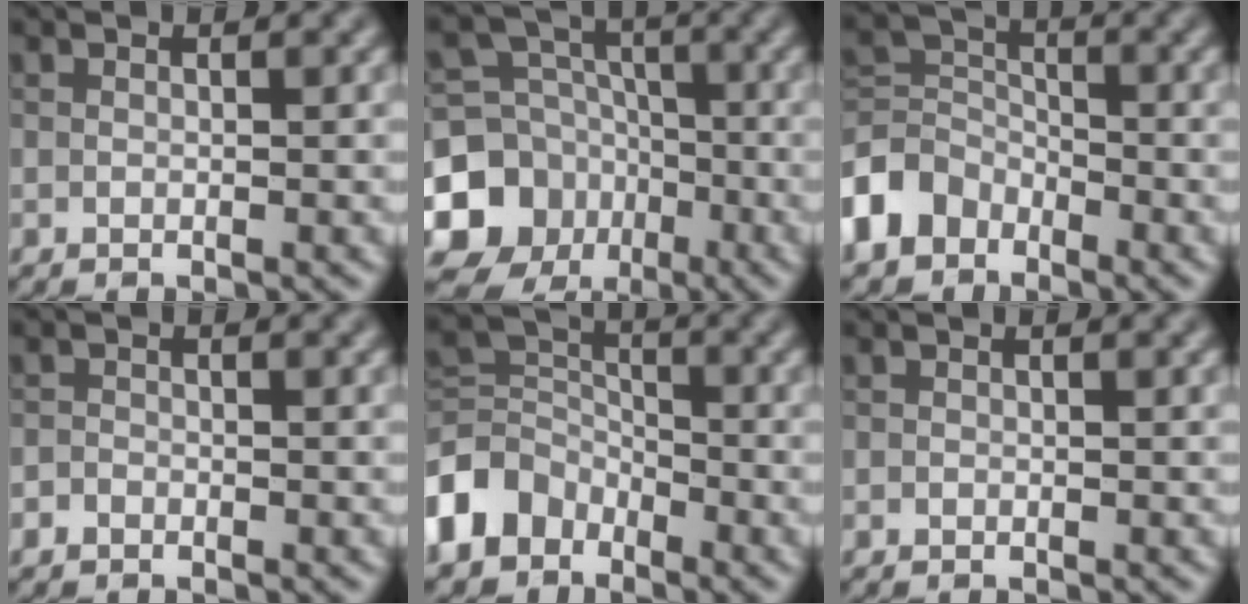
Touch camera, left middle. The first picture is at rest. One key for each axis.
{"total": 12.1, "fx": -4.7, "fy": 10.7, "fz": 3.0, "tx": -0.062, "ty": -0.028, "tz": -0.105}
{"total": 4.4, "fx": -2.6, "fy": 3.2, "fz": 1.5, "tx": -0.031, "ty": 0.004, "tz": -0.069}
{"total": 0.8, "fx": -0.6, "fy": 0.6, "fz": 0.2, "tx": 0.001, "ty": 0.001, "tz": -0.012}
{"total": 5.2, "fx": -3.0, "fy": 3.7, "fz": 1.9, "tx": -0.039, "ty": 0.003, "tz": -0.078}
{"total": 0.0}